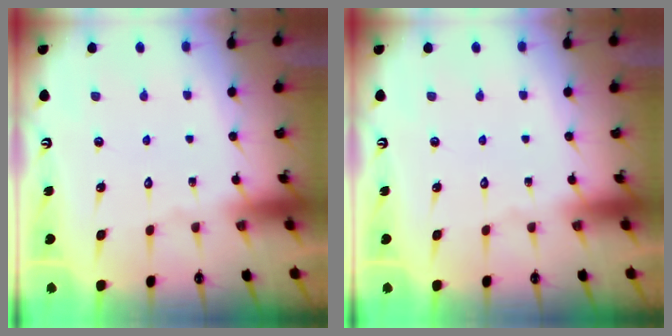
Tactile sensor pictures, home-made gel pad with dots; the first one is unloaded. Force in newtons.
{"total": 0.0}